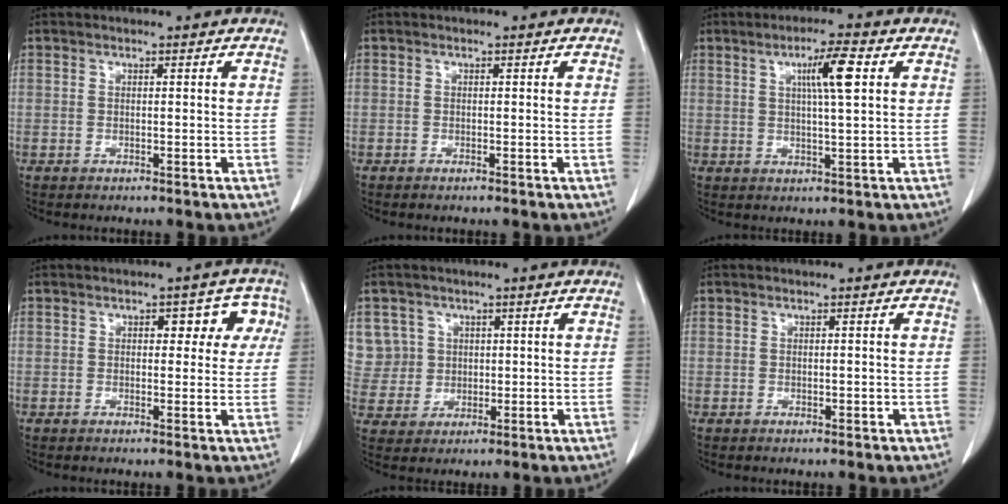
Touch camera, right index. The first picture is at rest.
{"total": 0.0}
{"total": 6.1, "force": [1.9, 0.1, 5.8], "torque": [-0.098, 0.002, 0.032]}
{"total": 5.6, "force": [1.6, 3.2, 4.3], "torque": [-0.031, 0.028, 0.015]}
{"total": 7.2, "force": [2.5, 6.7, 0.0], "torque": [0.002, 0.022, 0.063]}
{"total": 0.6, "force": [-0.1, 0.4, 0.5], "torque": [-0.009, 0.001, 0.001]}